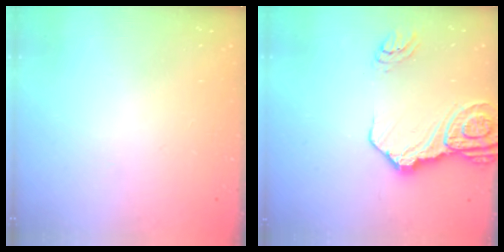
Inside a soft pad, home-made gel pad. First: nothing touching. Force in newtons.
{"total": 16.1, "press": 16.0, "slide": 1.9}